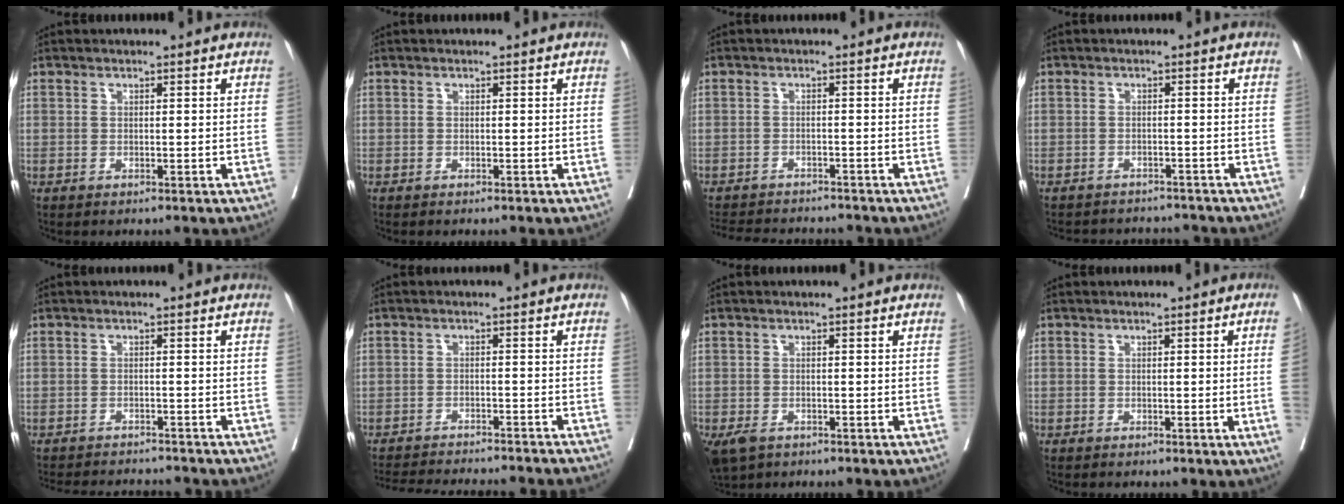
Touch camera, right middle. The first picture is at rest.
{"total": 0.0}
{"total": 9.5, "force": [-8.8, 2.7, 2.4], "torque": [-0.041, 0.002, -0.118]}
{"total": 8.4, "force": [-8.0, 2.1, 1.3], "torque": [-0.022, 0.009, -0.097]}
{"total": 10.7, "force": [-10.1, 1.6, 2.9], "torque": [-0.045, 0.000, -0.136]}
{"total": 16.7, "force": [-15.5, 1.1, 6.0], "torque": [-0.112, -0.026, -0.205]}
{"total": 5.2, "force": [-3.4, 3.0, 2.5], "torque": [-0.047, -0.008, -0.054]}
{"total": 2.7, "force": [-0.5, -1.1, 2.4], "torque": [-0.029, -0.004, -0.005]}